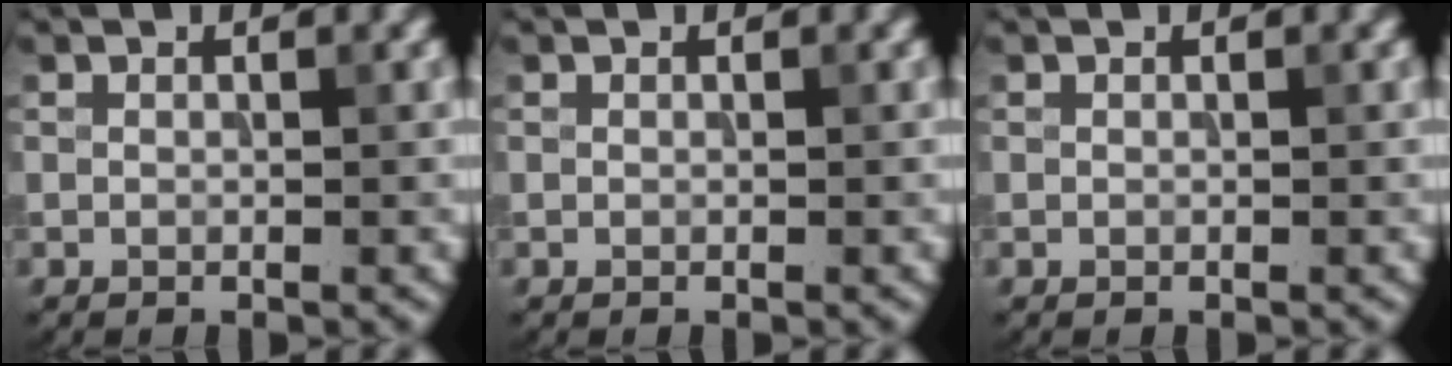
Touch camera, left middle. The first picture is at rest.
{"total": 0.0}
{"total": 0.0}